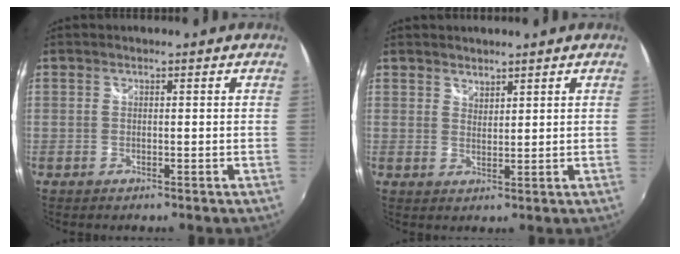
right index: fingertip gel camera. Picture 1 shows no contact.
{"total": 2.1, "force": [1.9, 0.8, 0.3], "torque": [0.000, 0.002, 0.033]}